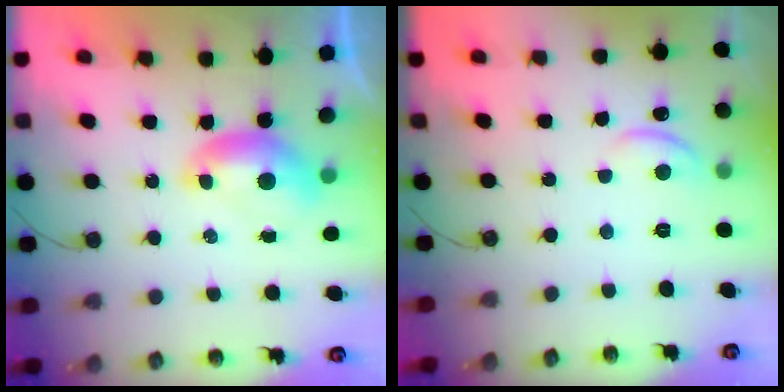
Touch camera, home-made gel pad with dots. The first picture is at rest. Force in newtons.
{"total": 2.1, "press": 2.0, "slide": 0.5}